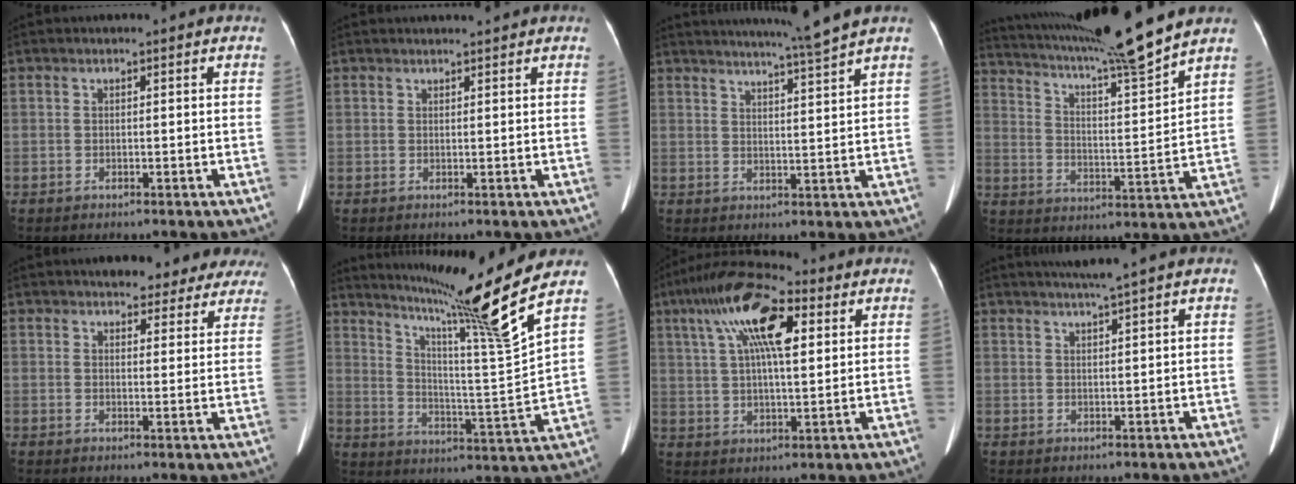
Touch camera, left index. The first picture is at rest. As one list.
[{"total": 1.7, "force": [1.7, -0.1, 0.5], "torque": [-0.006, 0.010, 0.027]}, {"total": 7.5, "force": [6.6, -2.2, 3.0], "torque": [-0.045, -0.012, 0.094]}, {"total": 16.6, "force": [14.6, -1.8, 7.7], "torque": [-0.143, -0.026, 0.228]}, {"total": 11.3, "force": [9.9, 4.2, 3.5], "torque": [-0.003, 0.003, 0.094]}, {"total": 15.9, "force": [12.4, -4.2, 9.1], "torque": [-0.149, -0.054, 0.188]}, {"total": 14.4, "force": [5.7, 4.3, 12.6], "torque": [-0.242, 0.036, 0.097]}, {"total": 3.9, "force": [3.0, -1.0, 2.2], "torque": [-0.034, 0.007, 0.053]}]